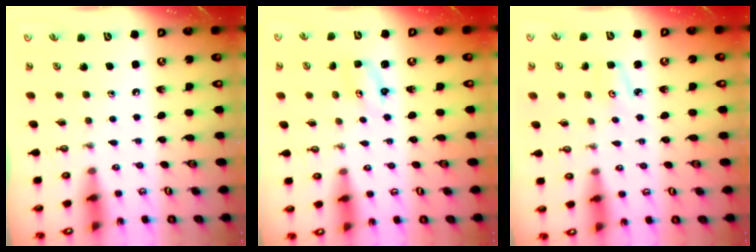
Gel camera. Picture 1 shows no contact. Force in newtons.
{"total": 2.8, "press": 2.8, "slide": 0.3}
{"total": 3.0, "press": 3.0, "slide": 0.4}